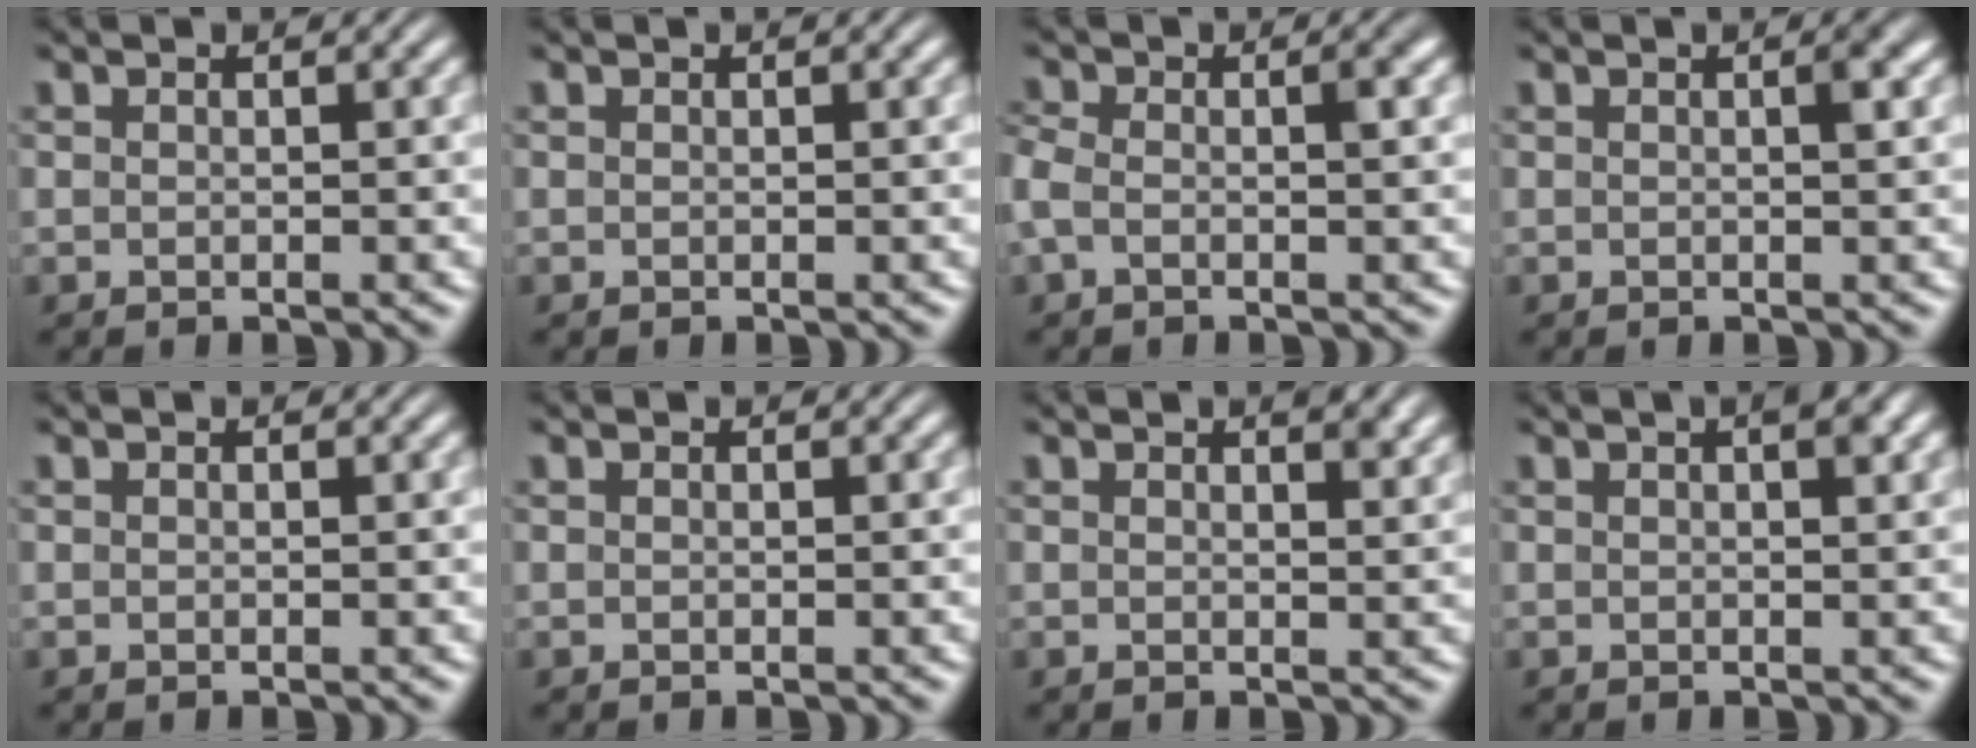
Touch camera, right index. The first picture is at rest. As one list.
[{"total": 0.0}, {"total": 2.9, "force": [-0.5, 1.8, 2.3], "torque": [-0.058, -0.006, -0.012]}, {"total": 1.0, "force": [0.2, 0.0, 0.9], "torque": [-0.009, 0.001, 0.000]}, {"total": 0.0}, {"total": 0.0}, {"total": 1.3, "force": [1.0, -0.1, 0.8], "torque": [-0.004, -0.005, 0.015]}, {"total": 2.0, "force": [0.9, 0.2, 1.8], "torque": [-0.015, 0.009, 0.010]}]